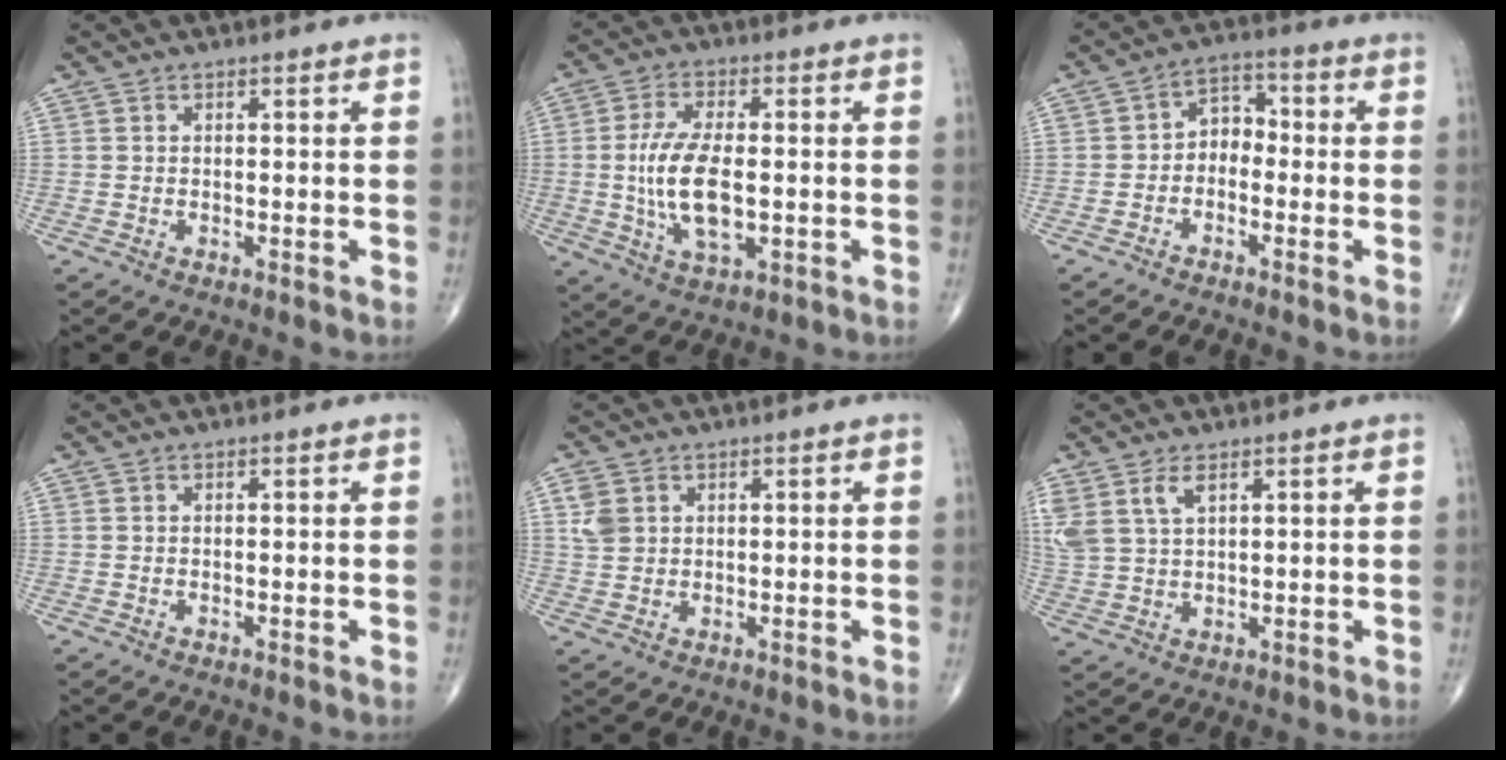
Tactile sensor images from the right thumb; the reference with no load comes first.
{"total": 11.6, "force": [-0.8, 5.4, 10.3], "torque": [-0.203, -0.003, -0.012]}
{"total": 5.1, "force": [-1.3, 3.8, 3.1], "torque": [-0.025, 0.032, -0.039]}
{"total": 0.0}
{"total": 3.8, "force": [1.4, 3.0, 2.0], "torque": [-0.033, -0.001, 0.033]}
{"total": 7.2, "force": [3.7, 3.8, 4.9], "torque": [-0.115, -0.003, 0.084]}